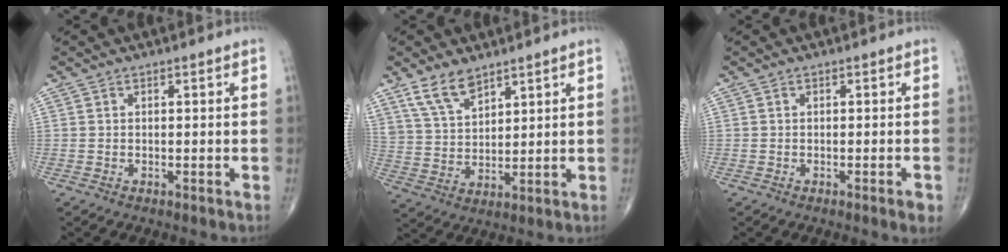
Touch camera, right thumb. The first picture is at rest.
{"total": 7.8, "force": [5.6, 3.7, 3.9], "torque": [-0.062, -0.025, 0.118]}
{"total": 2.1, "force": [-1.1, 0.2, 1.7], "torque": [-0.019, -0.004, -0.016]}